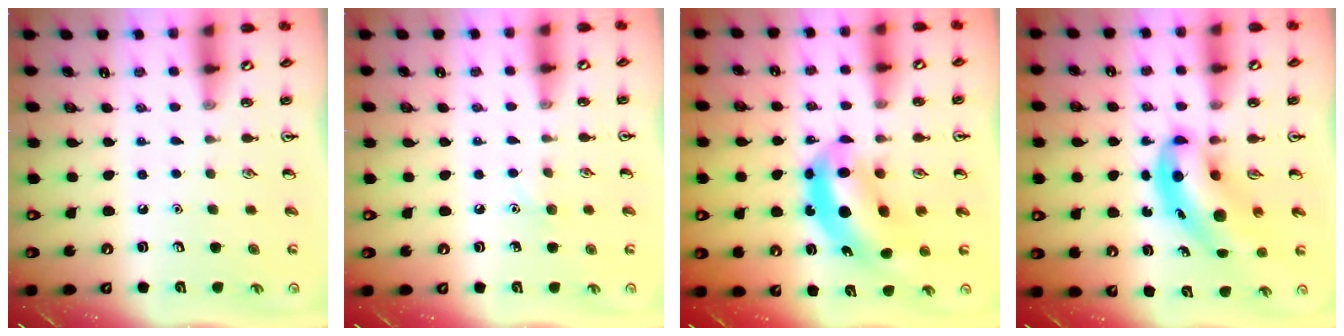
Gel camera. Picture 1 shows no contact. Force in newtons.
{"total": 4.7, "press": 4.4, "slide": 1.5}
{"total": 10.0, "press": 9.6, "slide": 3.0}
{"total": 8.2, "press": 7.8, "slide": 2.4}